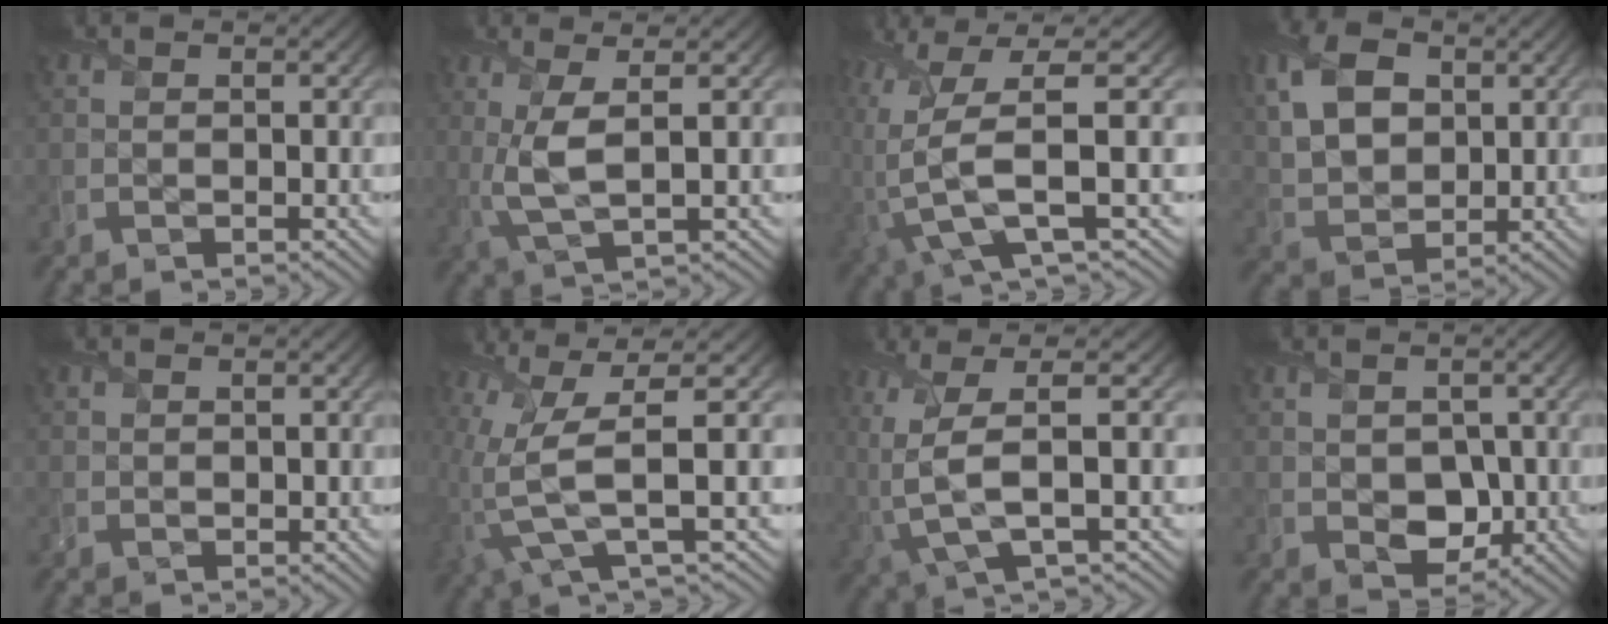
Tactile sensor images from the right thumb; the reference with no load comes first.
{"total": 4.8, "force": [0.8, 1.0, 4.6], "torque": [-0.109, 0.003, 0.018]}
{"total": 11.0, "force": [-1.6, 2.8, 10.5], "torque": [-0.224, 0.006, -0.036]}
{"total": 9.7, "force": [3.1, 6.6, 6.4], "torque": [-0.166, 0.015, 0.056]}
{"total": 1.0, "force": [0.7, 0.8, 0.2], "torque": [-0.005, -0.003, 0.015]}
{"total": 9.3, "force": [-1.1, 2.1, 9.0], "torque": [-0.194, 0.008, -0.032]}
{"total": 7.7, "force": [-0.1, 2.0, 7.4], "torque": [-0.170, 0.004, -0.003]}
{"total": 4.6, "force": [-0.2, 3.5, 2.9], "torque": [-0.065, -0.016, 0.002]}